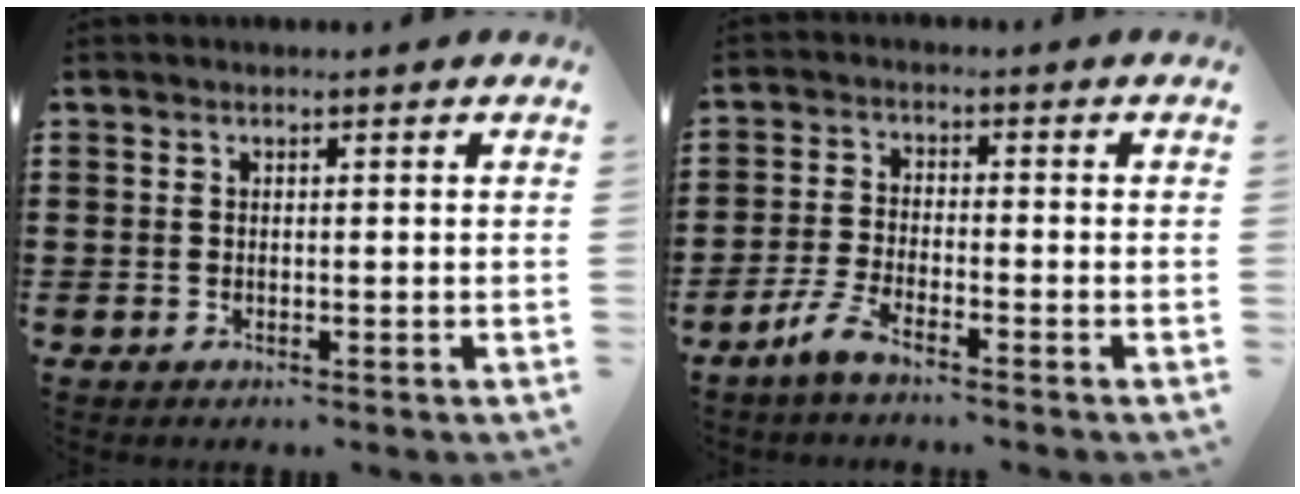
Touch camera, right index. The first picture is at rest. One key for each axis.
{"total": 3.9, "fx": -3.3, "fy": 0.2, "fz": 2.1, "tx": -0.065, "ty": -0.007, "tz": -0.071}